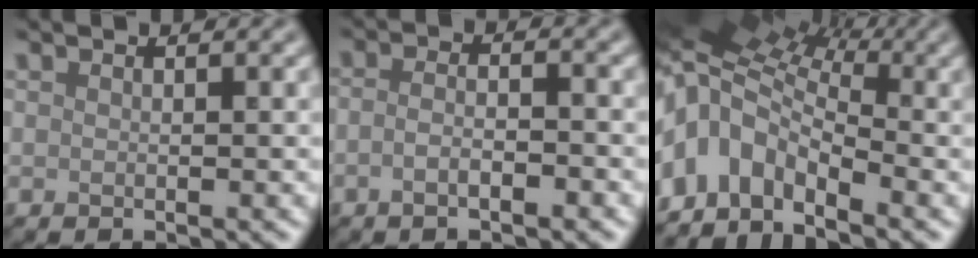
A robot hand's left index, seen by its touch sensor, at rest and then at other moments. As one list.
[{"total": 2.6, "force": [-1.0, 0.9, 2.2], "torque": [-0.035, -0.002, -0.022]}, {"total": 8.7, "force": [-1.3, 5.7, 6.5], "torque": [-0.122, 0.005, -0.040]}]